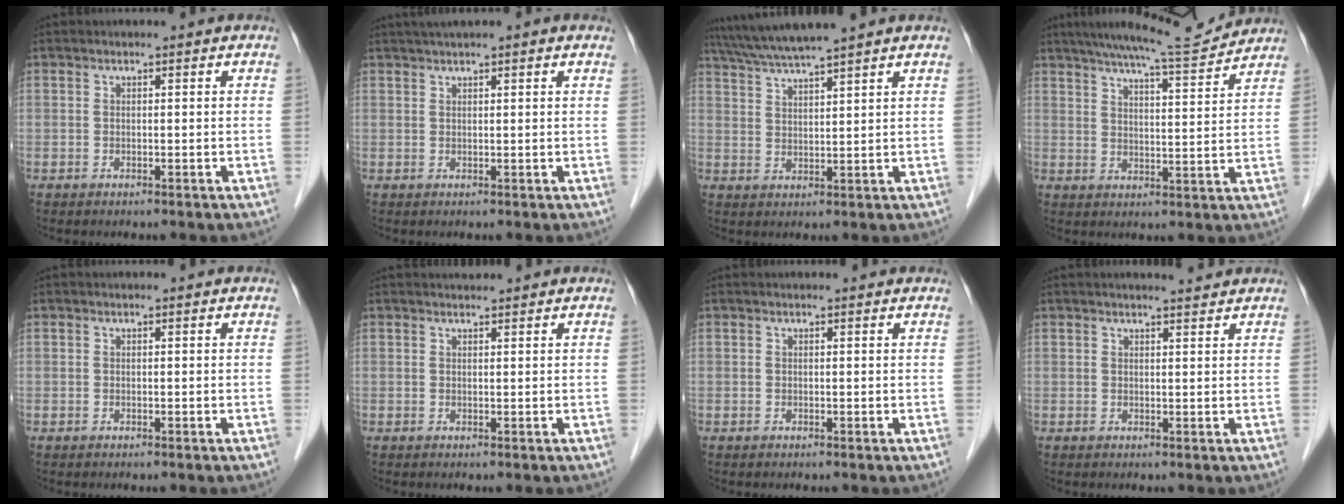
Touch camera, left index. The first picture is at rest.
{"total": 4.6, "force": [3.6, 0.0, 2.9], "torque": [-0.048, 0.032, 0.059]}
{"total": 8.3, "force": [7.3, -1.1, 3.9], "torque": [-0.073, 0.023, 0.127]}
{"total": 11.5, "force": [10.8, -0.1, 3.9], "torque": [-0.063, 0.003, 0.155]}
{"total": 0.0}
{"total": 1.5, "force": [1.4, 0.1, 0.3], "torque": [-0.008, 0.012, 0.027]}
{"total": 1.3, "force": [1.3, 0.2, 0.2], "torque": [-0.012, 0.012, 0.013]}
{"total": 3.0, "force": [2.8, 0.1, 0.9], "torque": [-0.016, 0.005, 0.036]}